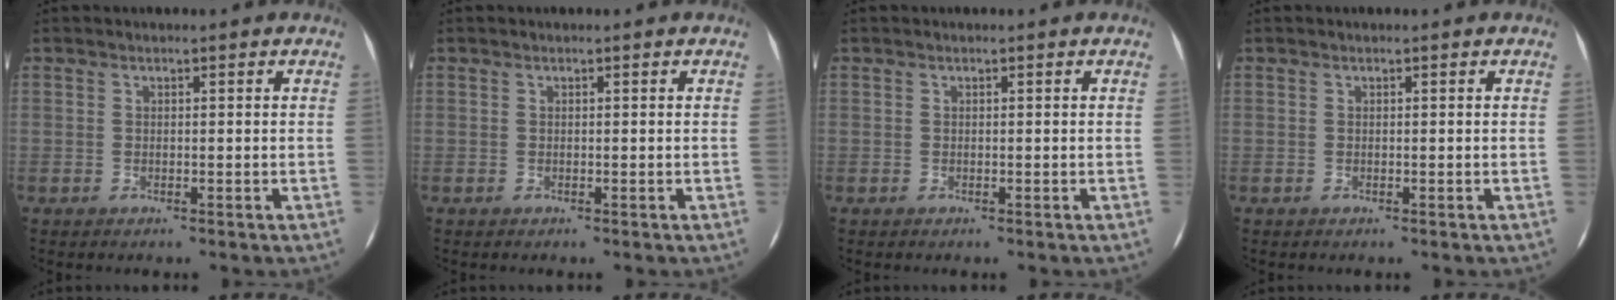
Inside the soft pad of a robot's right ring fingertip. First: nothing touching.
{"total": 0.0}
{"total": 0.0}
{"total": 0.0}